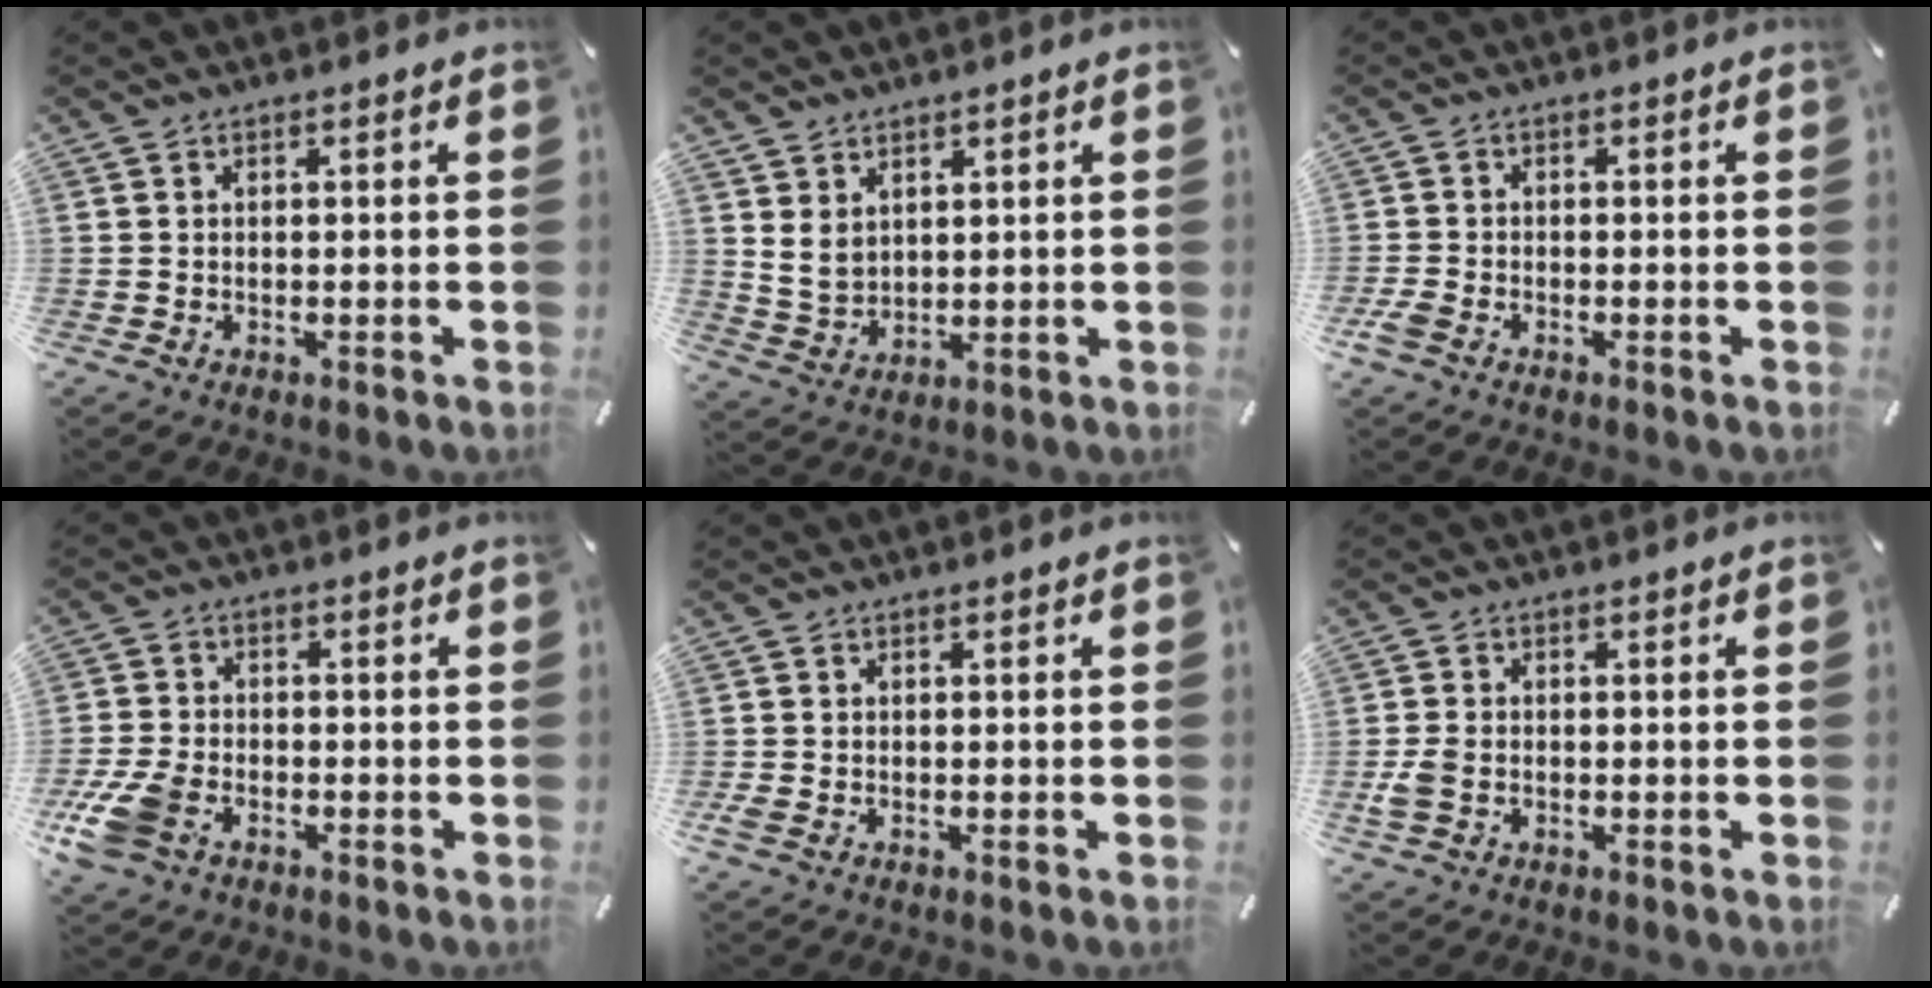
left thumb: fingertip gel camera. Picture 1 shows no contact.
{"total": 5.1, "force": [3.0, 3.9, 1.2], "torque": [-0.028, -0.007, 0.056]}
{"total": 2.6, "force": [-1.6, 1.6, 1.4], "torque": [-0.034, 0.001, -0.032]}
{"total": 9.2, "force": [-4.3, 6.2, 5.3], "torque": [-0.128, 0.014, -0.079]}
{"total": 1.4, "force": [-0.8, 0.8, 0.9], "torque": [-0.021, 0.000, -0.016]}
{"total": 3.6, "force": [-1.1, 2.5, 2.4], "torque": [-0.054, 0.002, -0.021]}